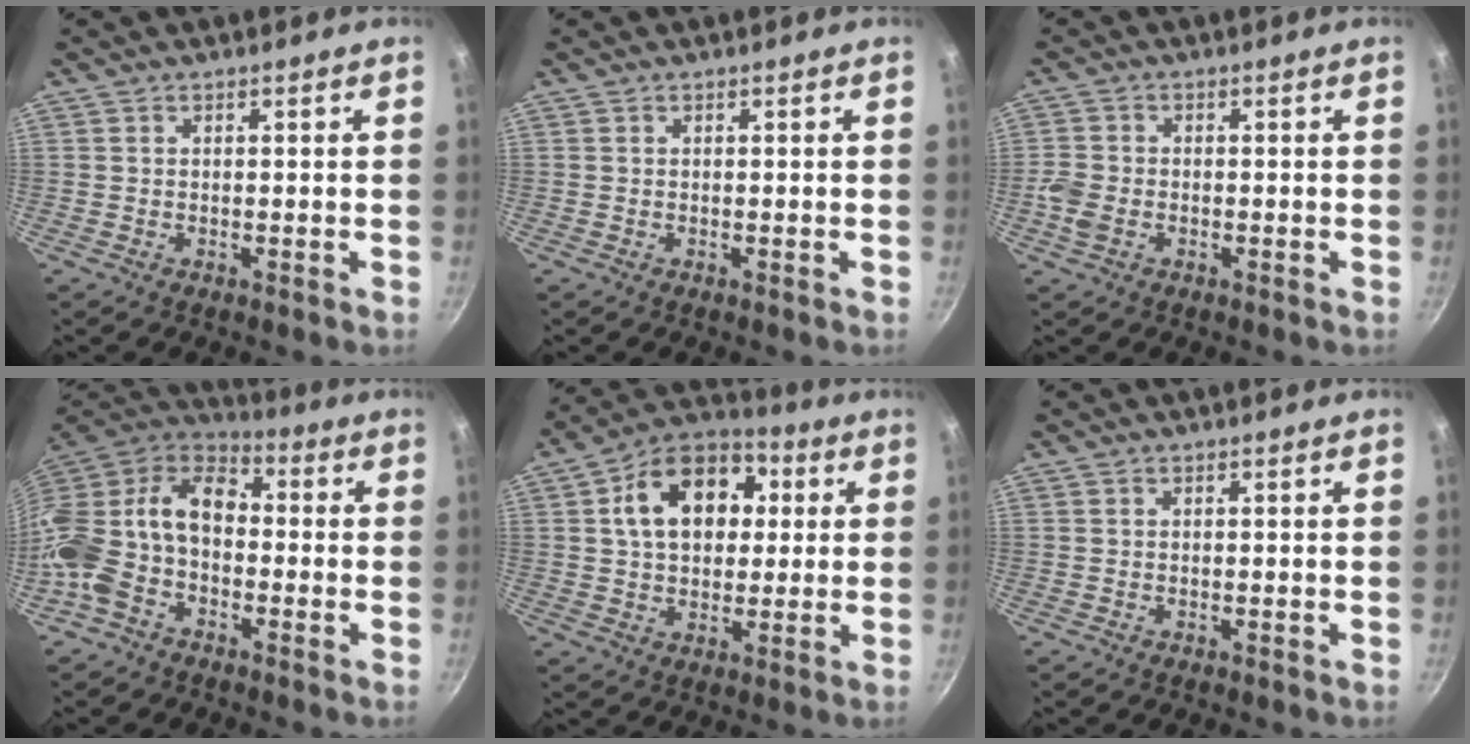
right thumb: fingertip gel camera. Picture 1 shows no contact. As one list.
[{"total": 0.0}, {"total": 4.0, "force": [-1.4, 2.9, 2.5], "torque": [-0.055, 0.009, -0.032]}, {"total": 18.2, "force": [-2.9, 12.4, 13.0], "torque": [-0.249, 0.054, -0.079]}, {"total": 15.9, "force": [3.4, 11.3, 10.6], "torque": [-0.137, 0.021, 0.039]}, {"total": 0.0}]